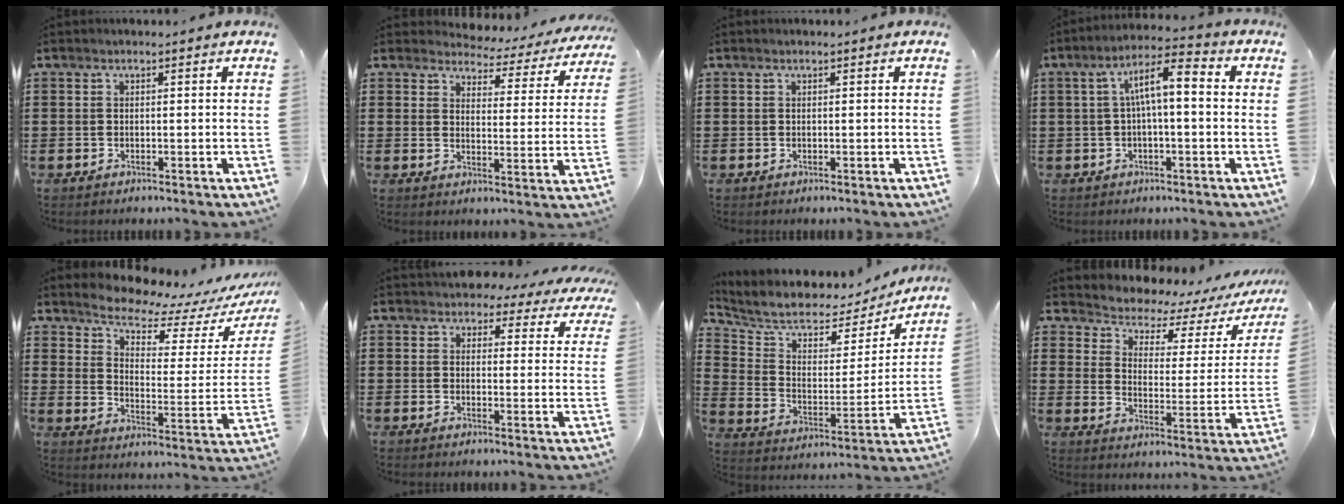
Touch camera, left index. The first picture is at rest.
{"total": 3.5, "force": [3.3, 0.9, 0.5], "torque": [-0.025, -0.027, 0.050]}
{"total": 0.0}
{"total": 7.8, "force": [0.9, 2.1, 7.4], "torque": [-0.151, 0.014, 0.010]}
{"total": 7.5, "force": [7.1, 1.3, 1.9], "torque": [-0.059, -0.057, 0.122]}
{"total": 3.9, "force": [3.6, 1.2, 0.5], "torque": [-0.022, -0.018, 0.062]}
{"total": 6.6, "force": [5.7, 2.5, 2.2], "torque": [-0.071, -0.045, 0.093]}
{"total": 3.5, "force": [3.2, 1.2, 0.7], "torque": [-0.040, -0.031, 0.046]}